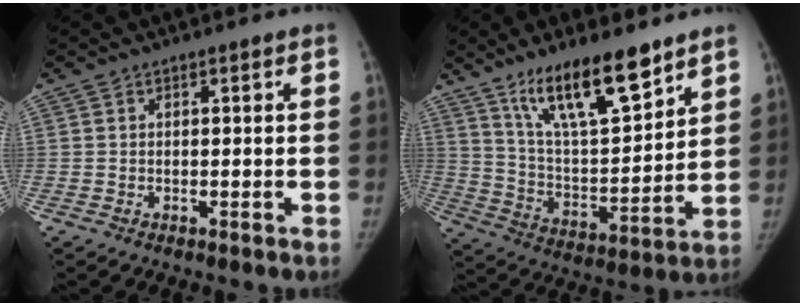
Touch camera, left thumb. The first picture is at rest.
{"total": 17.9, "force": [12.3, 4.9, 12.0], "torque": [-0.176, -0.071, 0.227]}